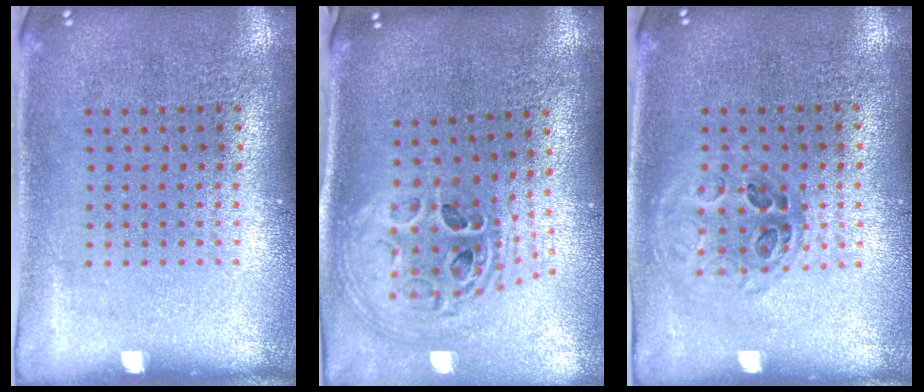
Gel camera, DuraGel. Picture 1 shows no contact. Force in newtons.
{"total": 1.8, "press": 1.5, "slide": 1.0}
{"total": 1.0, "press": 0.9, "slide": 0.3}